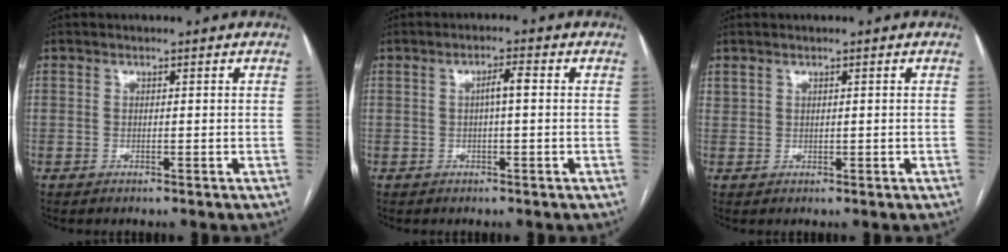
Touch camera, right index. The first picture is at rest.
{"total": 2.3, "force": [0.1, 0.3, 2.3], "torque": [-0.039, 0.005, 0.002]}
{"total": 0.8, "force": [0.7, 0.4, 0.0], "torque": [0.003, 0.003, 0.015]}